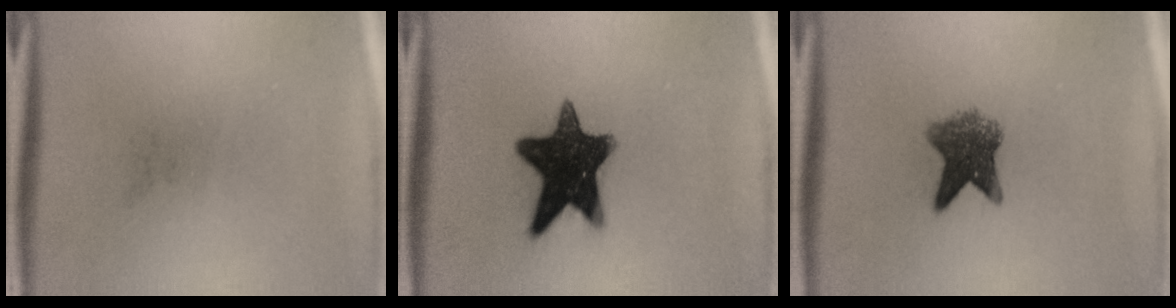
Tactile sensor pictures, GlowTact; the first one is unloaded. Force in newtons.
{"total": 14.8}
{"total": 6.3}